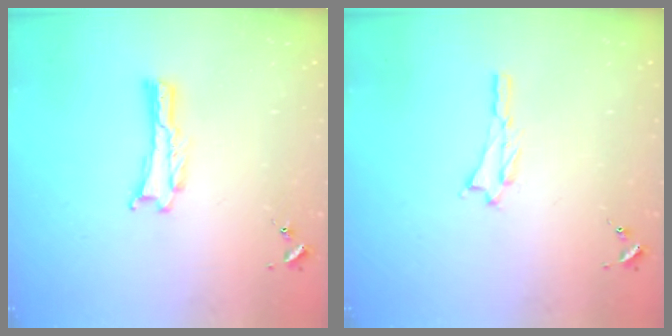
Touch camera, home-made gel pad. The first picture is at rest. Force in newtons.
{"total": 0.8, "press": 0.8, "slide": 0.2}